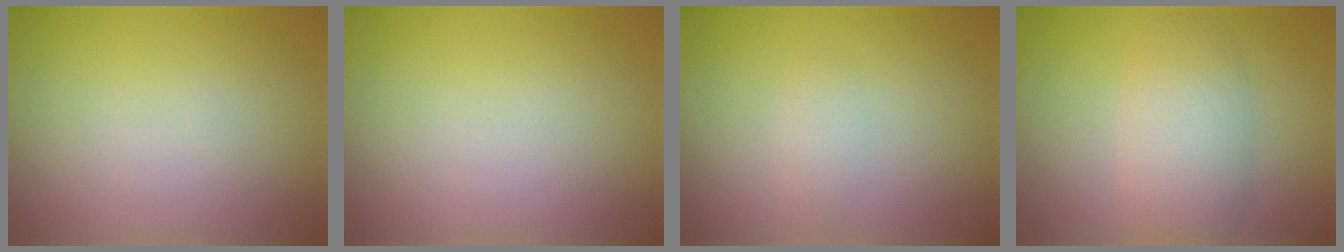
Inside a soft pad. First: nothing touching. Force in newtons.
{"total": 0.0}
{"total": 1.1, "press": 1.1, "slide": 0.0}
{"total": 4.2, "press": 4.2, "slide": 0.0}